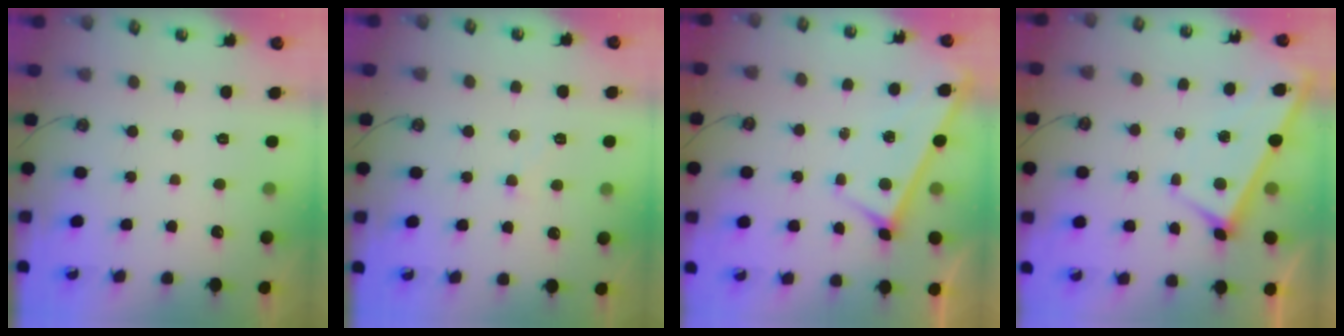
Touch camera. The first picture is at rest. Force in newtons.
{"total": 1.9, "press": 1.8, "slide": 0.6}
{"total": 3.3, "press": 3.3, "slide": 0.3}
{"total": 2.6, "press": 2.6, "slide": 0.4}